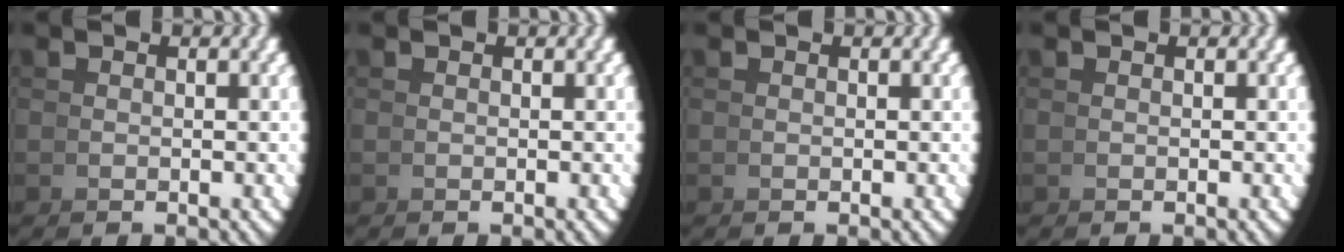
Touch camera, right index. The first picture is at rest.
{"total": 0.0}
{"total": 0.0}
{"total": 0.0}